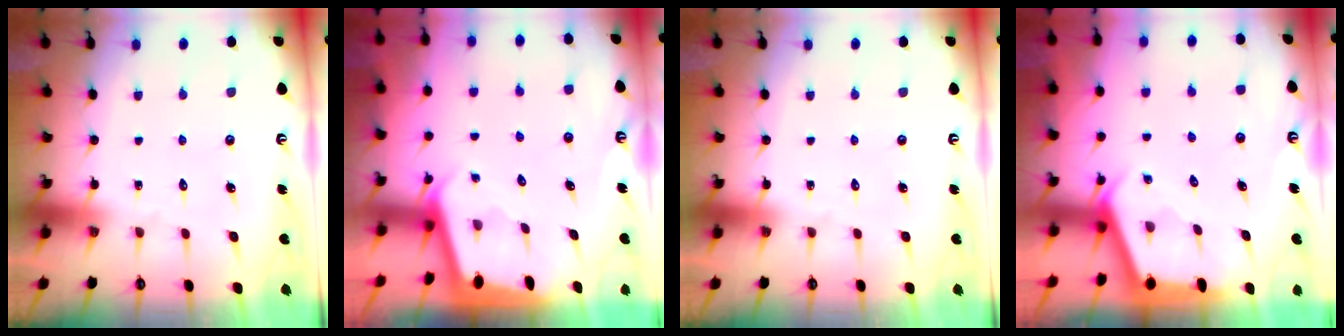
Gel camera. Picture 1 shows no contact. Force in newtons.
{"total": 1.8, "press": 1.8, "slide": 0.1}
{"total": 0.0}
{"total": 2.7, "press": 2.7, "slide": 0.2}